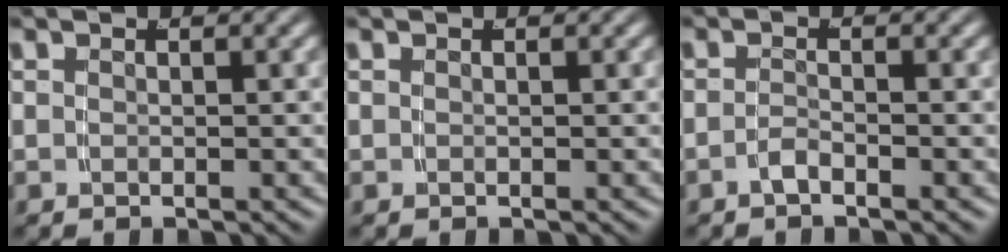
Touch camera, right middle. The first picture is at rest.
{"total": 0.0}
{"total": 1.4, "force": [-1.3, -0.3, 0.4], "torque": [-0.008, -0.001, -0.026]}